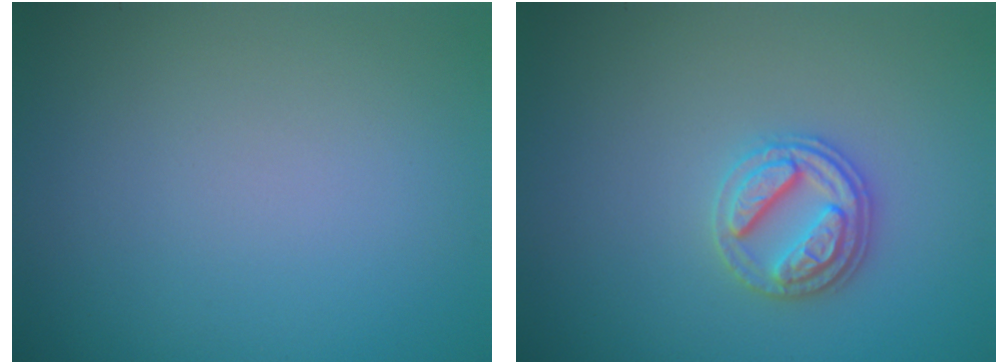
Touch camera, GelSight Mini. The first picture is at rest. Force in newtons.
{"total": 2.8, "press": 2.8, "slide": 0.5}